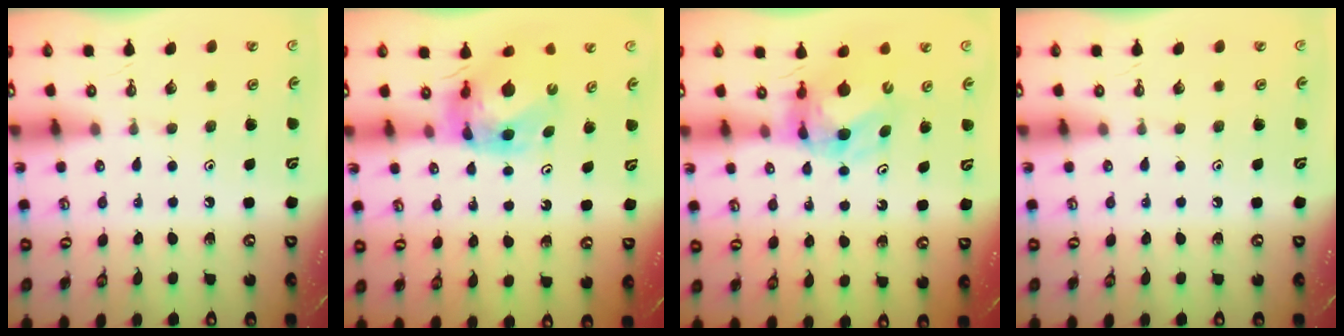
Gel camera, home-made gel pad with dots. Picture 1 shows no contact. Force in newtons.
{"total": 6.7, "press": 6.7, "slide": 0.6}
{"total": 8.1, "press": 8.0, "slide": 0.9}
{"total": 0.0}